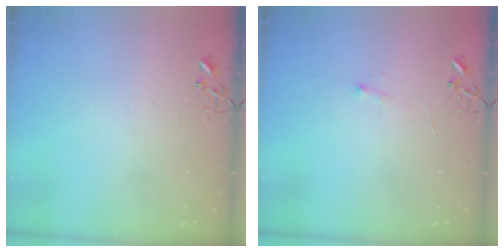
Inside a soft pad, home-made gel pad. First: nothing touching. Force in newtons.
{"total": 4.1, "press": 4.0, "slide": 0.6}